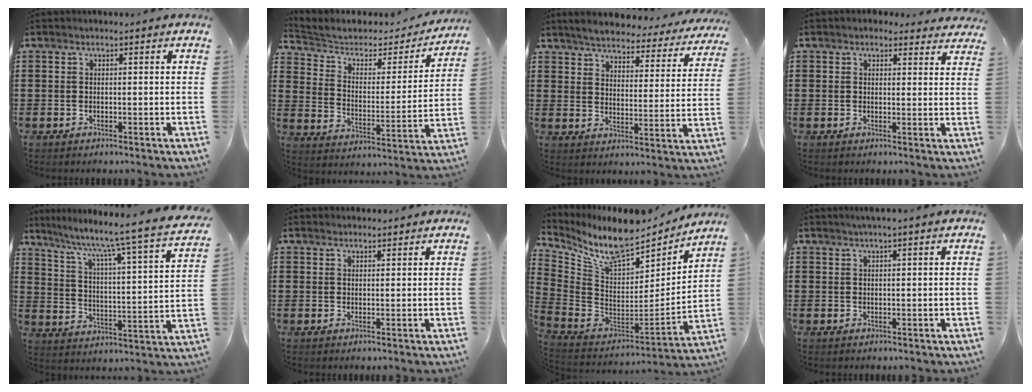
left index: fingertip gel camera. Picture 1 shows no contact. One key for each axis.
{"total": 4.2, "fx": 3.1, "fy": 2.2, "fz": 1.6, "tx": -0.054, "ty": -0.020, "tz": 0.047}
{"total": 4.5, "fx": 4.4, "fy": 0.3, "fz": 1.0, "tx": -0.046, "ty": -0.032, "tz": 0.071}
{"total": 2.3, "fx": 2.1, "fy": 0.8, "fz": 0.3, "tx": -0.005, "ty": -0.004, "tz": 0.037}
{"total": 6.6, "fx": 5.2, "fy": -1.1, "fz": 3.8, "tx": -0.089, "ty": -0.057, "tz": 0.069}
{"total": 1.2, "fx": 1.2, "fy": 0.2, "fz": 0.1, "tx": -0.004, "ty": 0.000, "tz": 0.024}
{"total": 10.4, "fx": 8.5, "fy": 2.9, "fz": 5.3, "tx": -0.126, "ty": -0.067, "tz": 0.146}
{"total": 1.2, "fx": 0.8, "fy": -0.2, "fz": 0.8, "tx": -0.014, "ty": 0.001, "tz": 0.014}